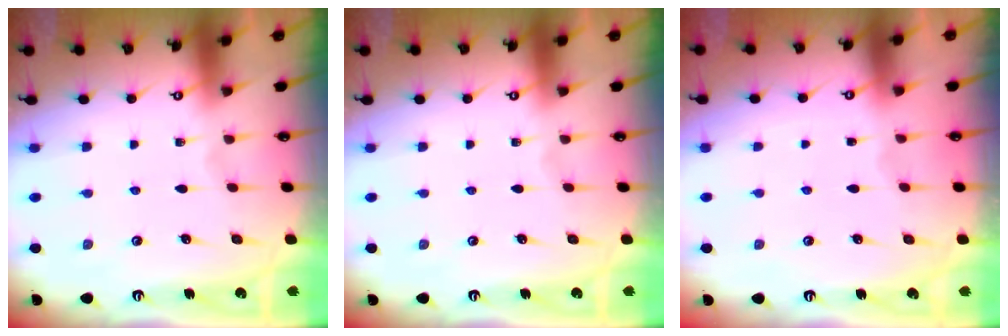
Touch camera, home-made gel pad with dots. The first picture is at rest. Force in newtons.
{"total": 0.0}
{"total": 1.2, "press": 1.2, "slide": 0.1}